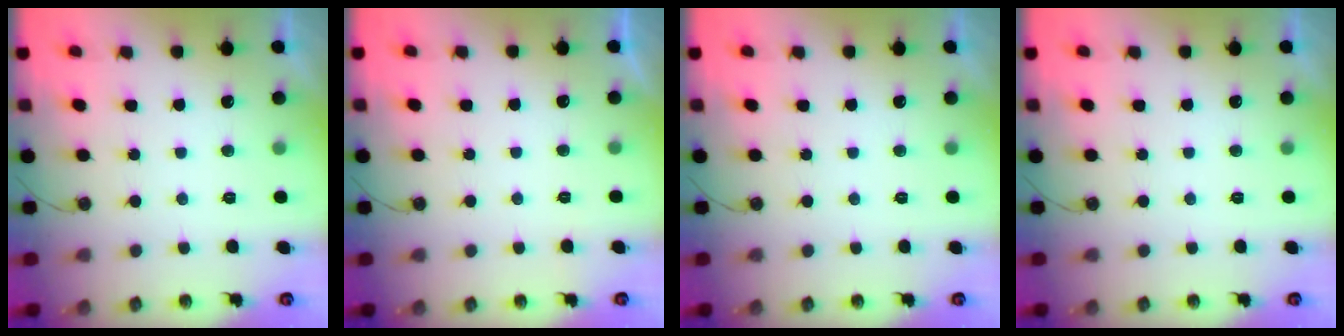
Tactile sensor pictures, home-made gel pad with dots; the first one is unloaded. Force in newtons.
{"total": 0.0}
{"total": 0.0}
{"total": 0.0}